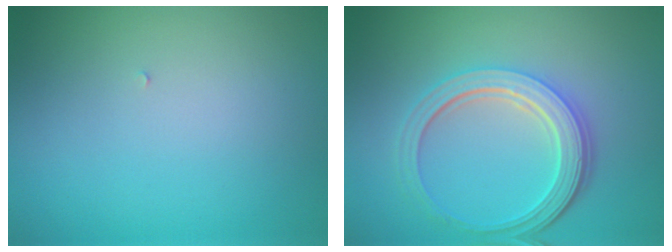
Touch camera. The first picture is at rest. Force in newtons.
{"total": 5.0, "press": 3.7, "slide": 3.3}